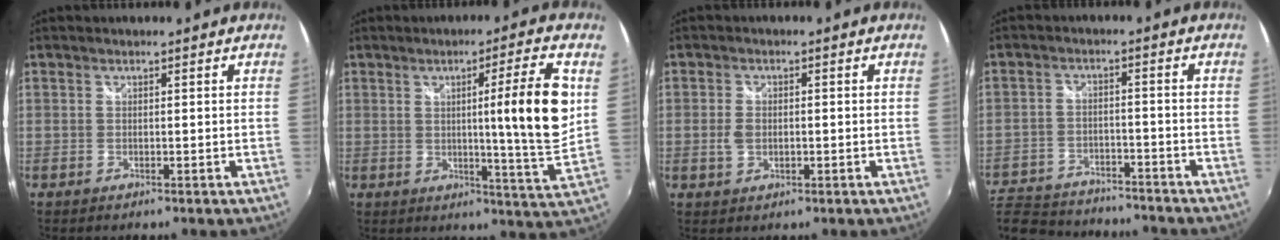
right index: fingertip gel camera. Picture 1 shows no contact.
{"total": 12.4, "force": [2.4, -1.1, 12.2], "torque": [-0.185, -0.012, 0.031]}
{"total": 3.0, "force": [-0.5, 2.0, 2.1], "torque": [-0.045, 0.000, -0.008]}
{"total": 18.5, "force": [-15.5, 7.3, 7.0], "torque": [-0.178, -0.006, -0.234]}